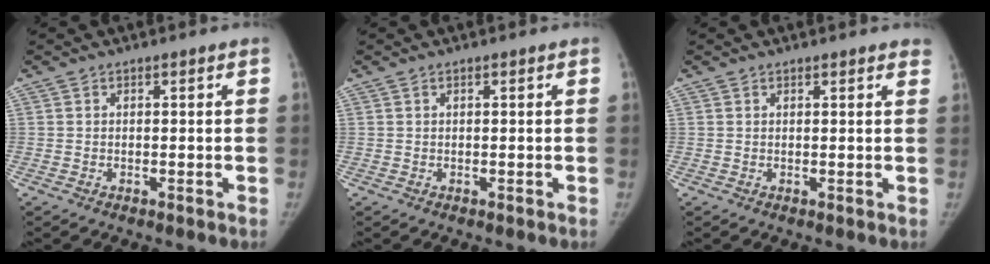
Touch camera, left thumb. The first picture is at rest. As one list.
[{"total": 0.0}, {"total": 2.4, "force": [2.1, 0.9, 0.8], "torque": [0.007, -0.003, 0.012]}]